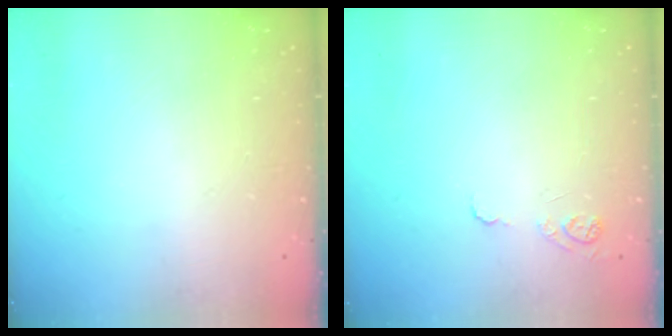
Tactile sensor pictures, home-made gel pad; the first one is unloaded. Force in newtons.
{"total": 7.2, "press": 7.2, "slide": 0.7}